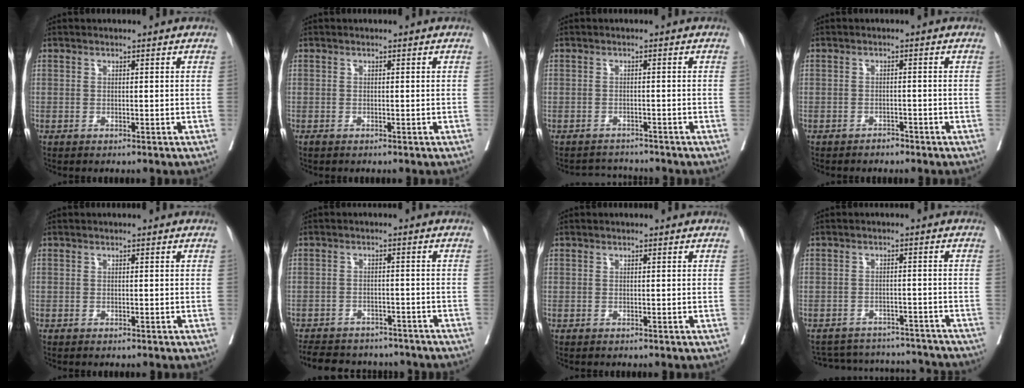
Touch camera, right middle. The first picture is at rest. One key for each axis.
{"total": 0.0}
{"total": 2.9, "fx": -2.8, "fy": 0.1, "fz": -0.8, "tx": 0.013, "ty": -0.008, "tz": -0.043}
{"total": 1.2, "fx": -1.1, "fy": 0.5, "fz": 0.2, "tx": -0.006, "ty": 0.002, "tz": -0.017}
{"total": 0.0}
{"total": 16.3, "fx": -14.2, "fy": 5.9, "fz": 5.4, "tx": -0.125, "ty": -0.002, "tz": -0.177}
{"total": 0.0}
{"total": 14.2, "fx": -13.5, "fy": 3.6, "fz": 2.3, "tx": -0.043, "ty": 0.018, "tz": -0.164}